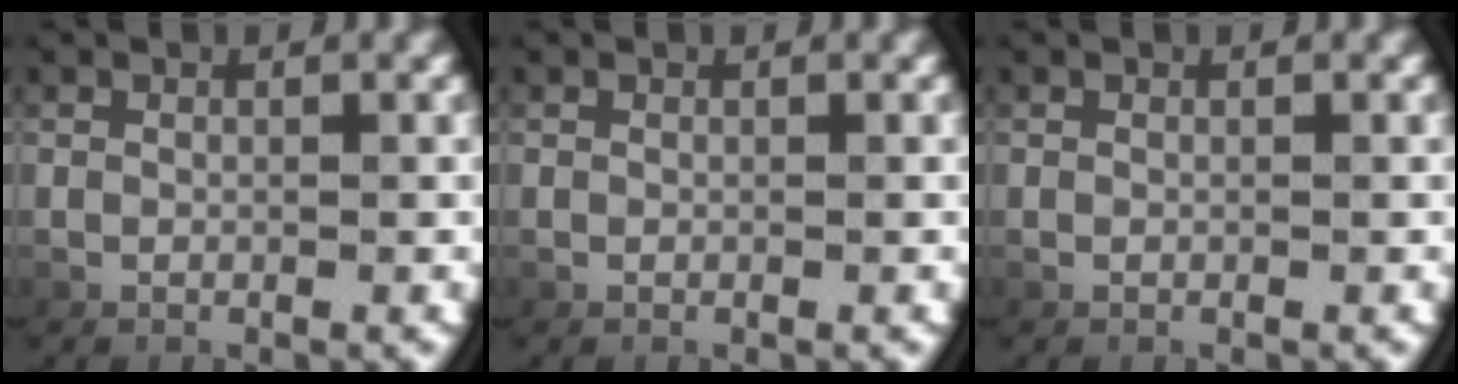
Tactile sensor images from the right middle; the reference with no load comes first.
{"total": 0.0}
{"total": 0.0}